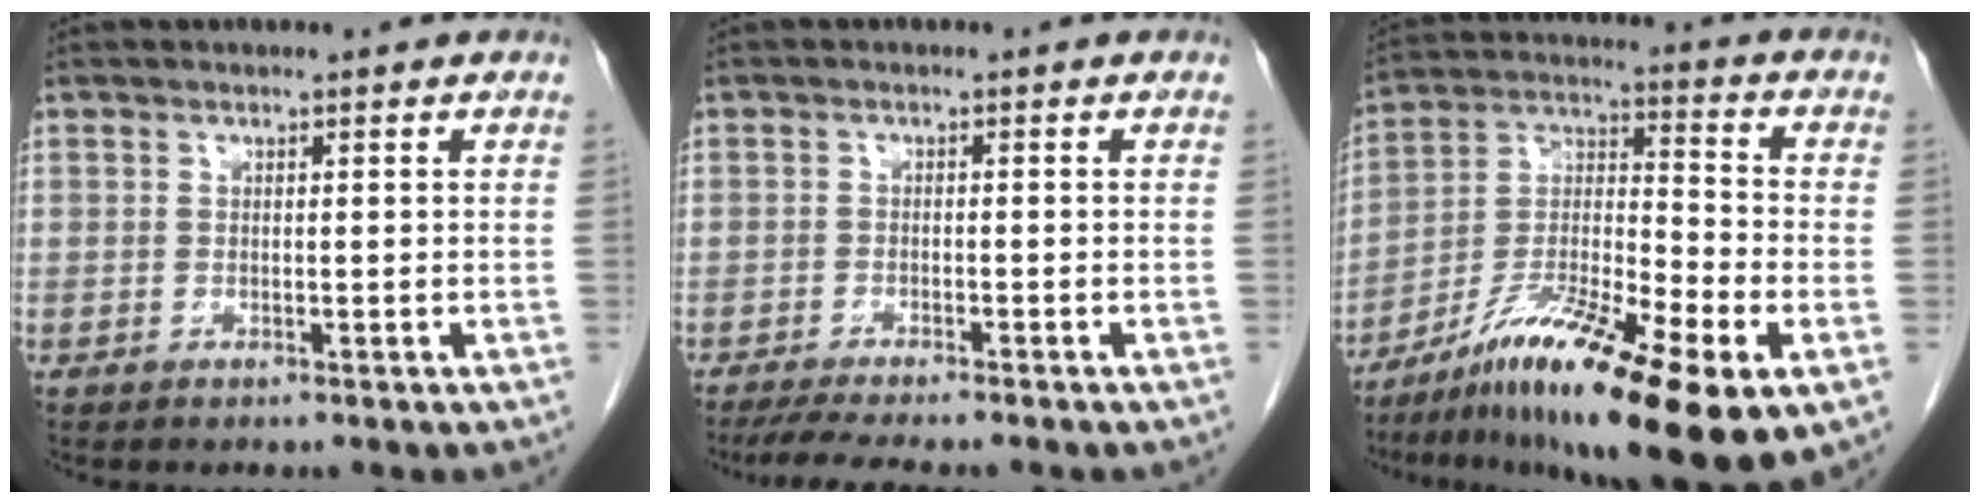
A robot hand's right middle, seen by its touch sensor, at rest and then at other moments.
{"total": 7.0, "force": [-6.0, 0.4, 3.7], "torque": [-0.050, -0.014, -0.094]}
{"total": 20.5, "force": [-11.2, 2.5, 16.9], "torque": [-0.284, -0.023, -0.187]}